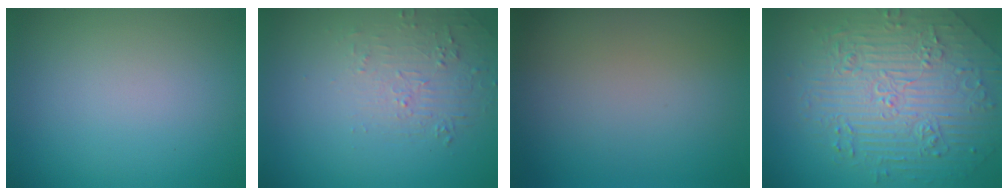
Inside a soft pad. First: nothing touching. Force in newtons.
{"total": 1.9, "press": 0.8, "slide": 1.7}
{"total": 0.0}
{"total": 6.1, "press": 5.5, "slide": 2.6}